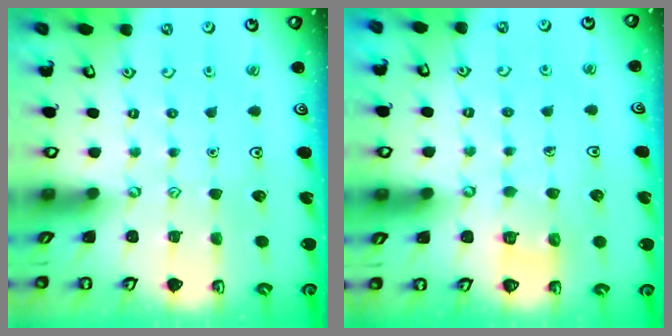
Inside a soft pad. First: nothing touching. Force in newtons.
{"total": 2.6, "press": 2.6, "slide": 0.1}